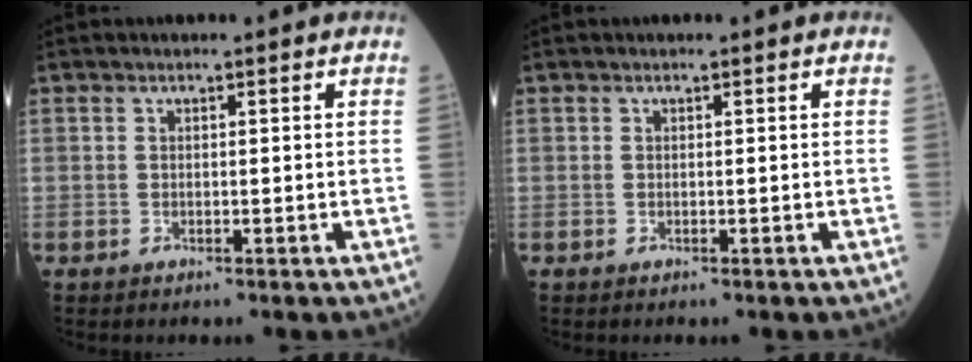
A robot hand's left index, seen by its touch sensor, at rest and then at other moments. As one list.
[{"total": 0.0}]